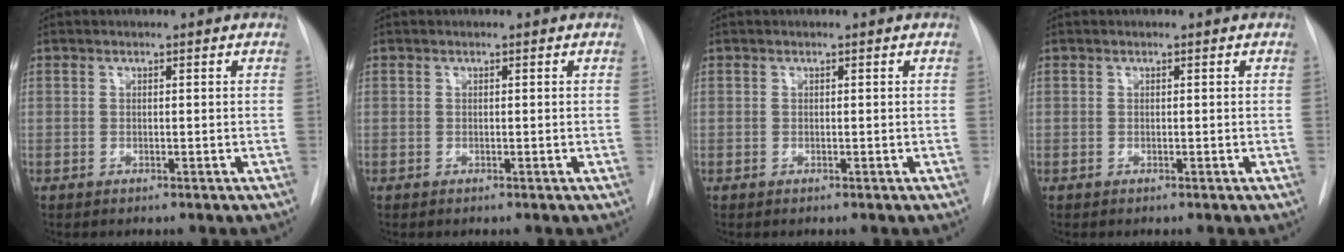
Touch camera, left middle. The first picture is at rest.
{"total": 0.0}
{"total": 0.0}
{"total": 0.0}